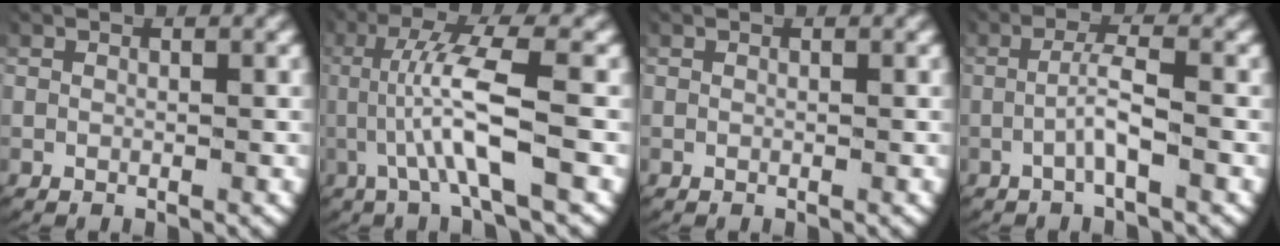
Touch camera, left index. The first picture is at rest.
{"total": 6.2, "force": [0.5, 1.3, 6.1], "torque": [-0.112, 0.006, 0.002]}
{"total": 0.0}
{"total": 2.6, "force": [-1.1, 0.3, 2.4], "torque": [-0.051, -0.002, -0.020]}